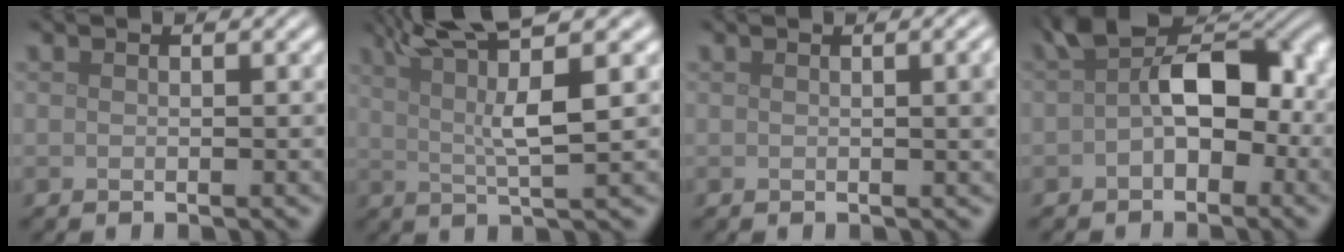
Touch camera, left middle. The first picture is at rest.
{"total": 7.1, "force": [3.2, 1.2, 6.2], "torque": [-0.102, 0.017, 0.060]}
{"total": 3.2, "force": [0.4, 1.0, 3.0], "torque": [-0.024, 0.009, 0.003]}
{"total": 8.0, "force": [0.5, 4.8, 6.4], "torque": [-0.091, 0.015, 0.000]}